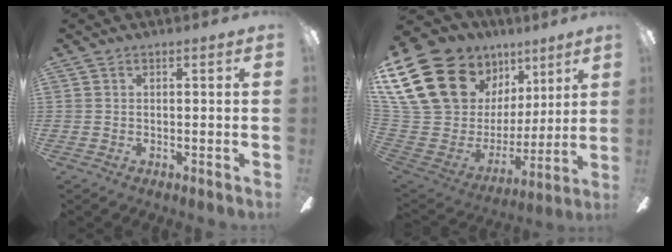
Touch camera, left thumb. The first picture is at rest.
{"total": 24.7, "force": [12.7, 16.6, 13.2], "torque": [-0.279, -0.075, 0.264]}